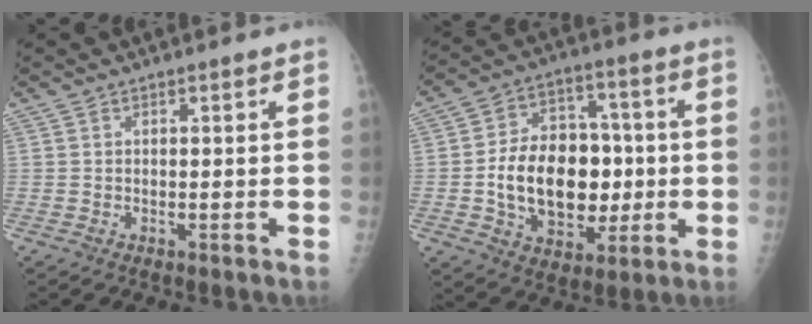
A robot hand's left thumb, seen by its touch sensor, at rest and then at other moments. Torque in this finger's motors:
{"motor_torque": [0.13, 0.42, 0.54, 0.10, 0.11]}